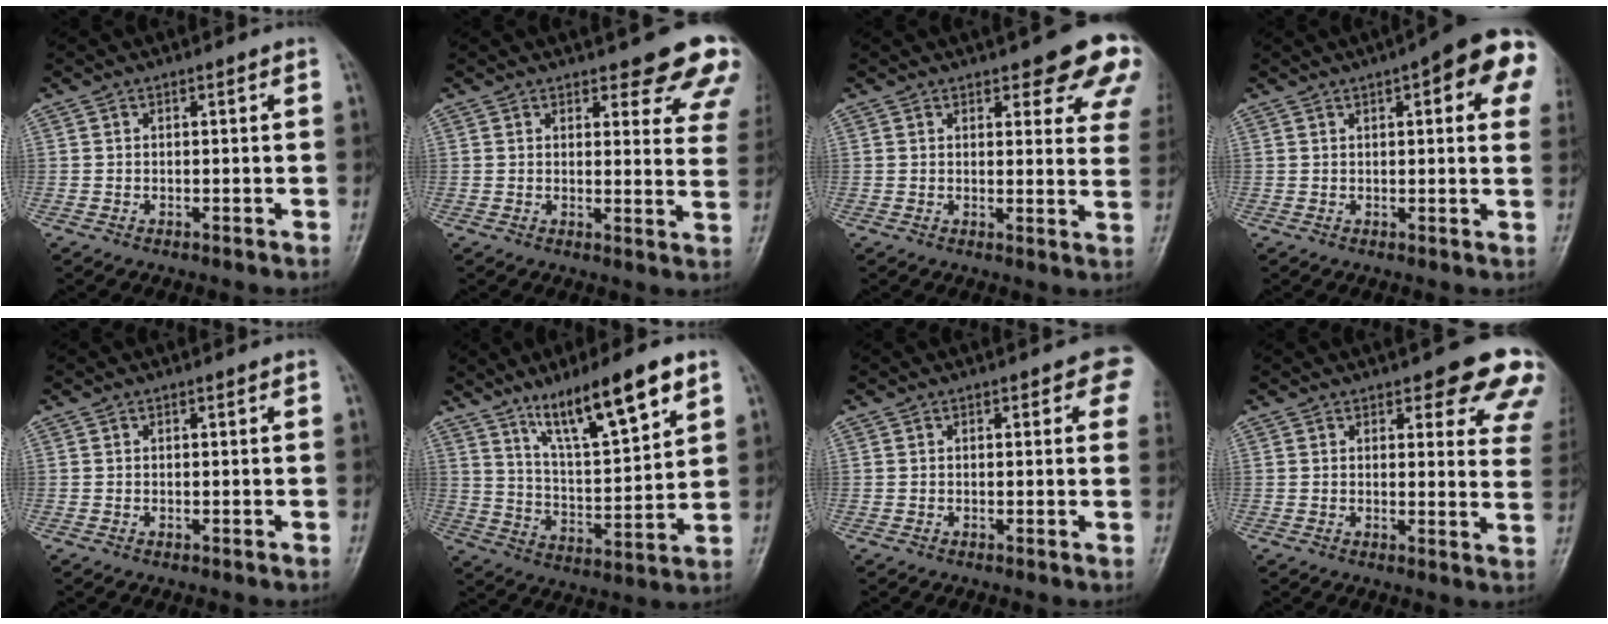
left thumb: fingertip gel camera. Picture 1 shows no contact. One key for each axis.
{"total": 13.7, "fx": 10.8, "fy": 4.4, "fz": 7.3, "tx": -0.034, "ty": -0.056, "tz": 0.103}
{"total": 13.5, "fx": 9.1, "fy": 4.5, "fz": 8.9, "tx": -0.061, "ty": -0.039, "tz": 0.089}
{"total": 14.3, "fx": 5.4, "fy": 4.2, "fz": 12.6, "tx": -0.134, "ty": 0.000, "tz": 0.053}
{"total": 0.0}
{"total": 16.0, "fx": 9.9, "fy": 3.5, "fz": 12.1, "tx": -0.188, "ty": -0.044, "tz": 0.178}
{"total": 4.5, "fx": 2.0, "fy": 2.1, "fz": 3.4, "tx": -0.007, "ty": -0.002, "tz": 0.012}
{"total": 12.8, "fx": 9.1, "fy": 4.5, "fz": 7.8, "tx": -0.037, "ty": -0.042, "tz": 0.083}